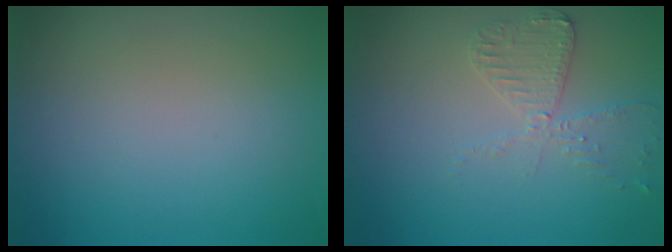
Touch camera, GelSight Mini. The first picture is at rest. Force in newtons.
{"total": 2.9, "press": 2.8, "slide": 0.6}